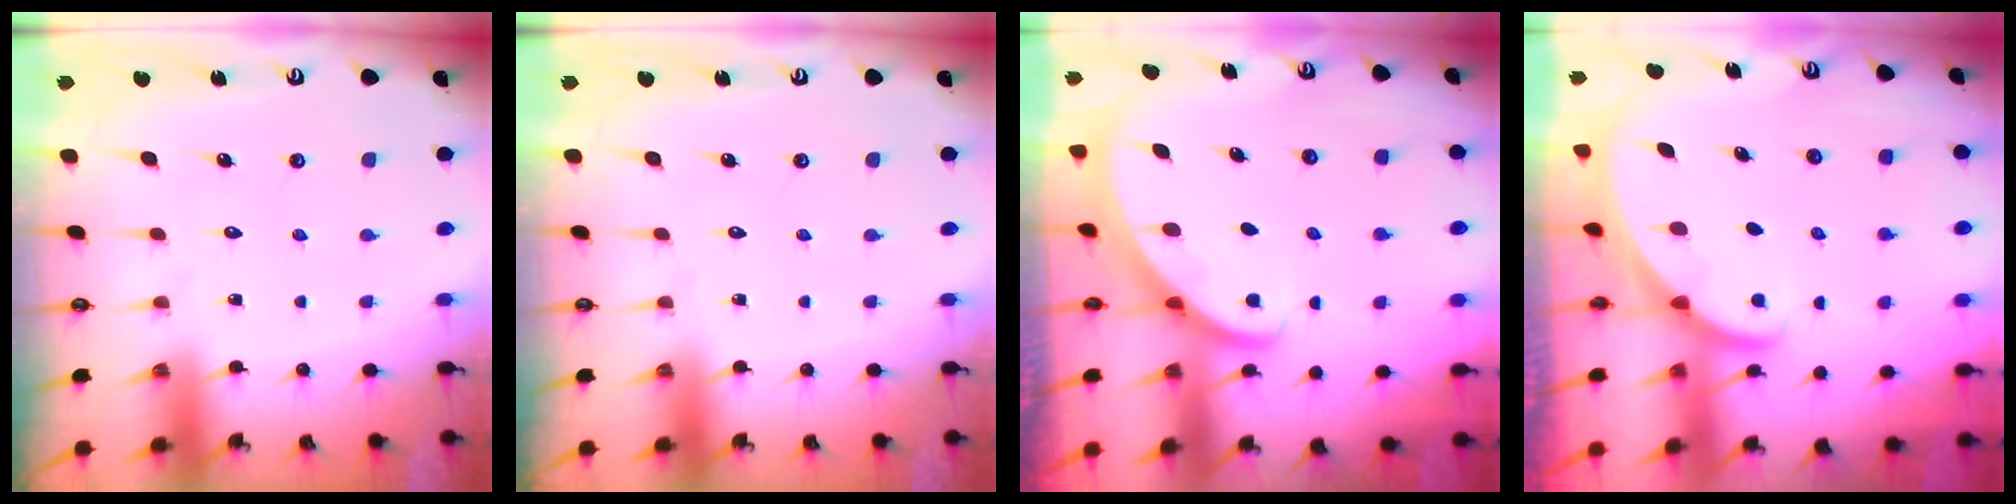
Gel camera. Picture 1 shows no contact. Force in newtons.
{"total": 0.0}
{"total": 2.9, "press": 2.9, "slide": 0.2}
{"total": 1.8, "press": 1.8, "slide": 0.0}